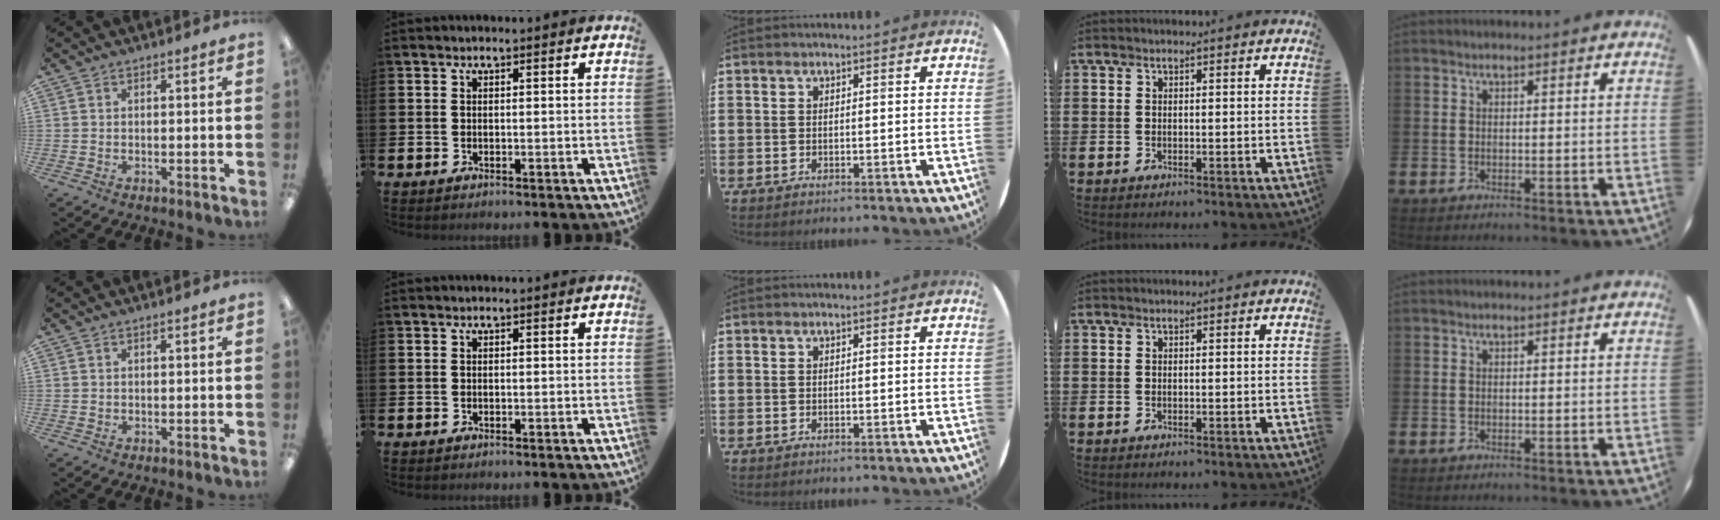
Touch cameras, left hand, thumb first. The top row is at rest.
{"thumb": {"total": 0.5, "force": [0.3, 0.4, 0.2], "torque": [-0.004, 0.004, 0.004]}}